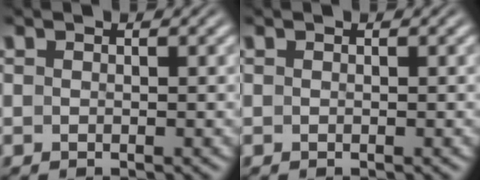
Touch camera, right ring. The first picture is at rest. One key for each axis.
{"total": 0.0}